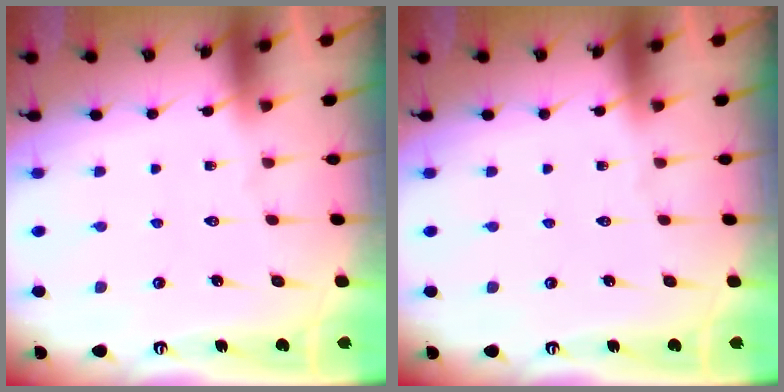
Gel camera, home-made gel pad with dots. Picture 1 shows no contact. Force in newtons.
{"total": 0.0}